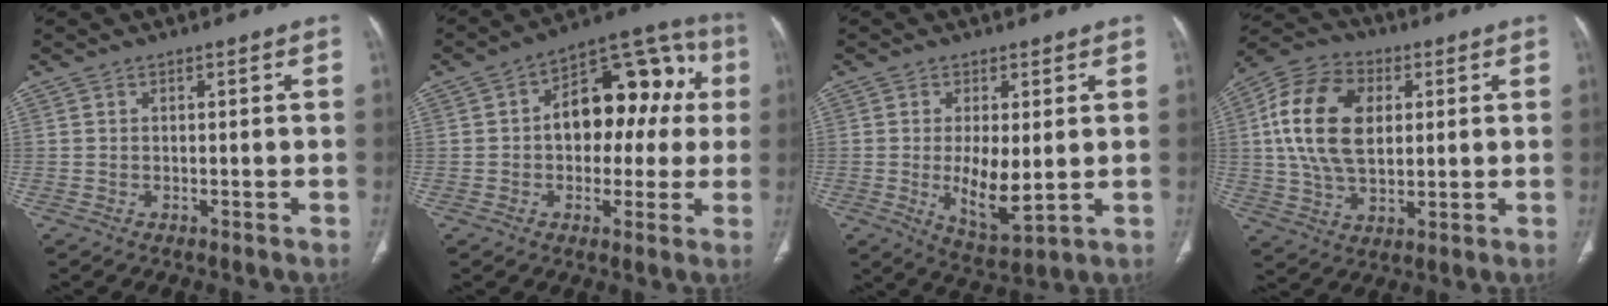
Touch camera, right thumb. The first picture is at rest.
{"total": 17.3, "force": [1.6, 10.8, 13.4], "torque": [-0.131, 0.051, 0.019]}
{"total": 8.7, "force": [-0.3, 3.4, 8.0], "torque": [-0.132, -0.022, 0.006]}
{"total": 16.9, "force": [3.0, 10.8, 12.7], "torque": [-0.225, 0.006, 0.052]}